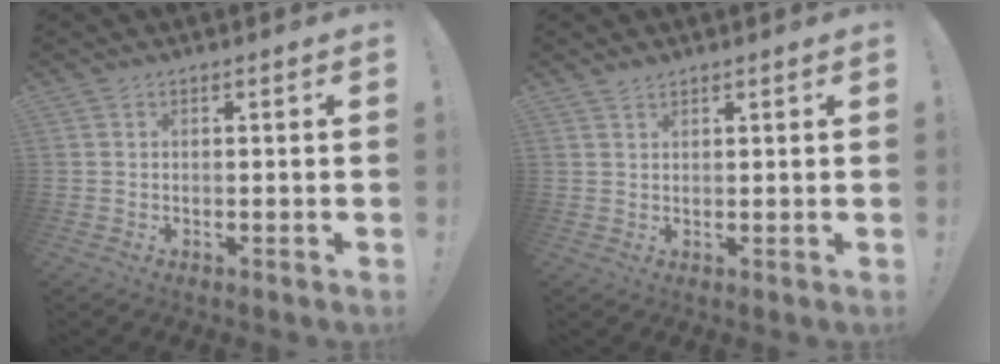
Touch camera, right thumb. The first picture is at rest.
{"total": 1.7, "force": [1.6, 0.7, 0.3], "torque": [0.001, -0.011, 0.028]}